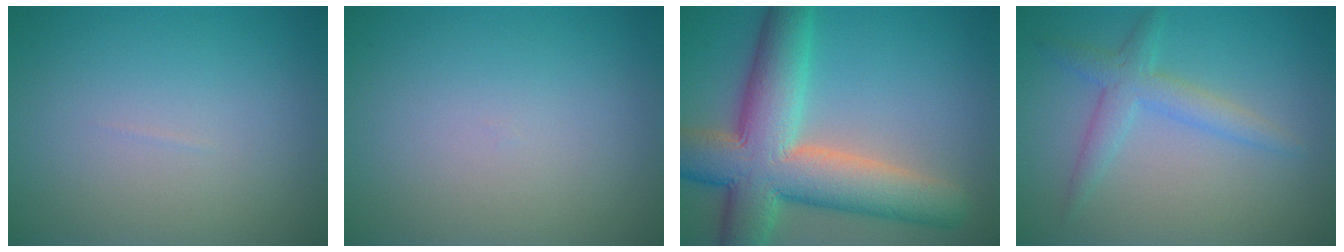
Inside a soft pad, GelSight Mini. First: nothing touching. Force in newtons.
{"total": 0.0}
{"total": 11.4, "press": 11.3, "slide": 0.8}
{"total": 2.7, "press": 2.7, "slide": 0.0}